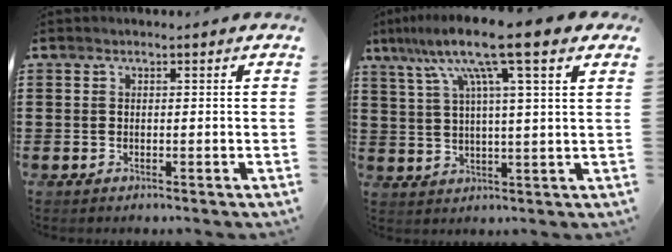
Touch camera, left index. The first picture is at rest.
{"total": 11.7, "force": [7.1, 0.4, 9.3], "torque": [-0.192, -0.011, 0.113]}